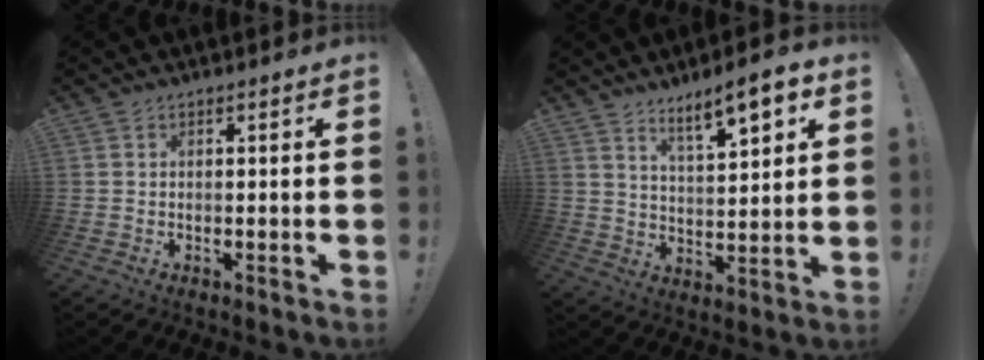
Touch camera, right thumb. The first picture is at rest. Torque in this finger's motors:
{"motor_torque": [0.04, 0.06, 0.09, 0.13, 0.09]}